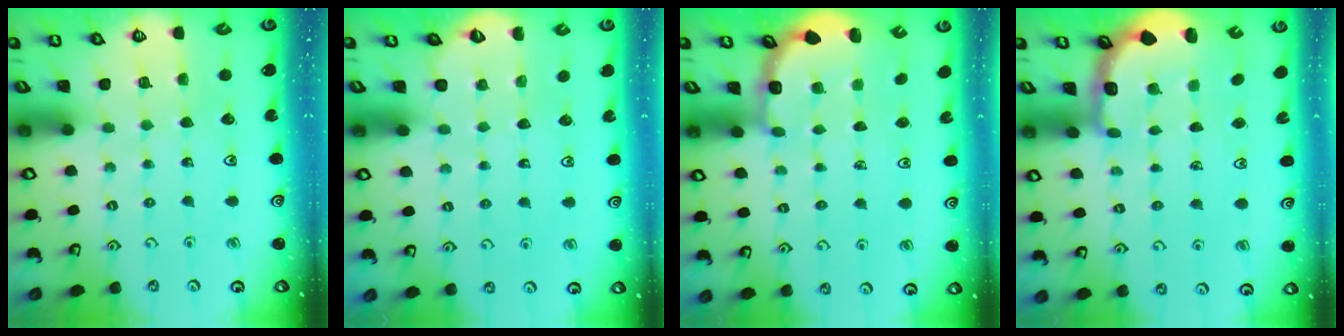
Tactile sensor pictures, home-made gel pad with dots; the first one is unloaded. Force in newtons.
{"total": 1.9, "press": 0.5, "slide": 1.9}
{"total": 2.9, "press": 2.4, "slide": 1.8}
{"total": 2.6, "press": 2.3, "slide": 1.3}